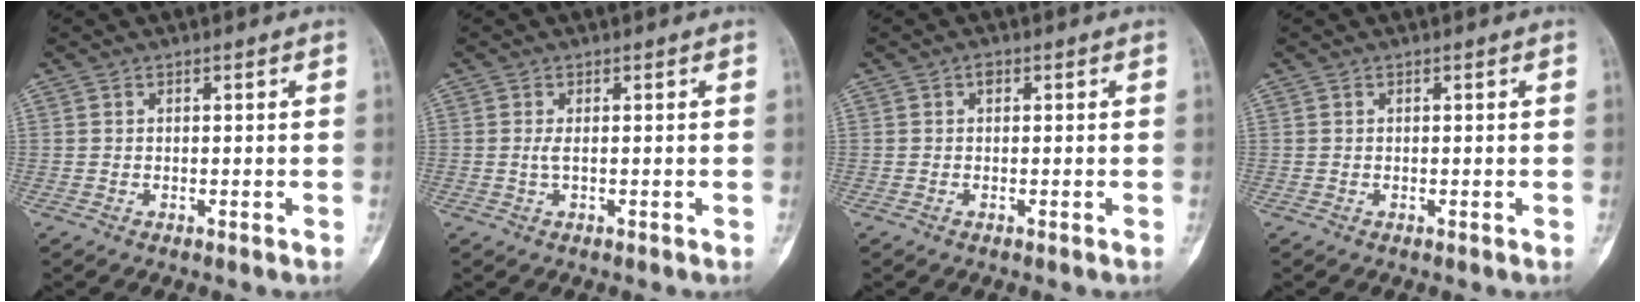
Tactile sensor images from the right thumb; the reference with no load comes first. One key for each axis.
{"total": 1.1, "fx": 0.0, "fy": 0.2, "fz": 1.1, "tx": -0.031, "ty": -0.003, "tz": 0.003}
{"total": 1.0, "fx": 0.1, "fy": 0.6, "fz": 0.8, "tx": -0.010, "ty": 0.004, "tz": -0.002}
{"total": 0.0}